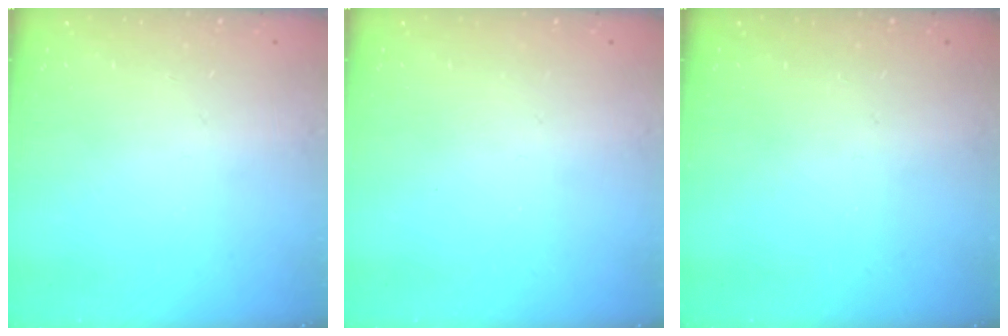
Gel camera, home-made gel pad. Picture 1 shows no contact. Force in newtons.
{"total": 0.0}
{"total": 0.0}